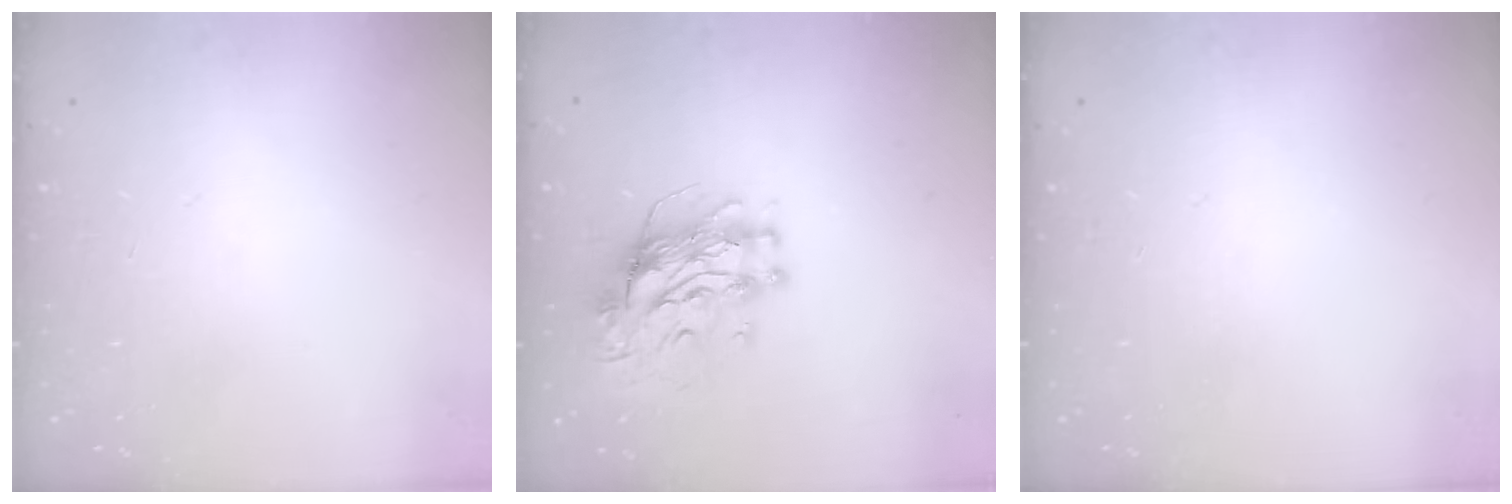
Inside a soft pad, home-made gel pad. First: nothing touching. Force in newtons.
{"total": 11.6, "press": 11.6, "slide": 1.2}
{"total": 0.0}